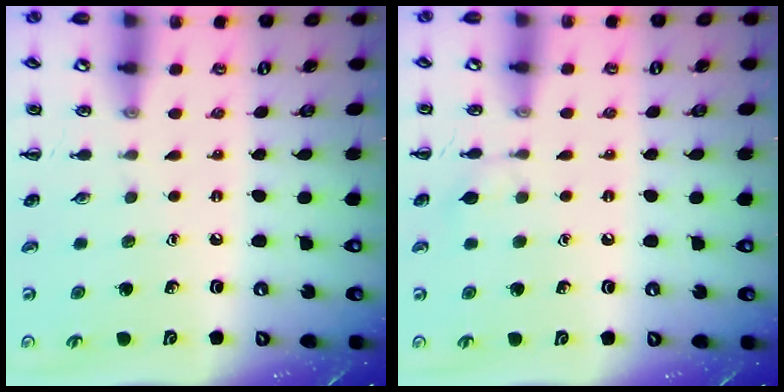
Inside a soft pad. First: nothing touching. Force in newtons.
{"total": 4.0, "press": 4.0, "slide": 0.7}